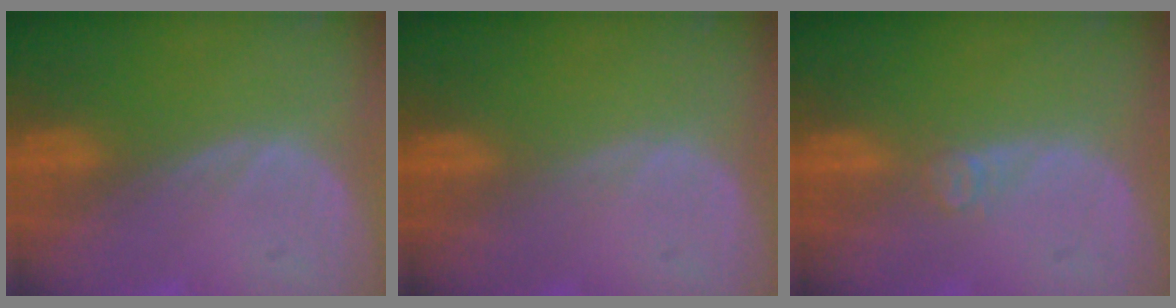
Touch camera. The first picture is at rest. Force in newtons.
{"total": 0.0}
{"total": 2.0, "press": 1.6, "slide": 1.1}